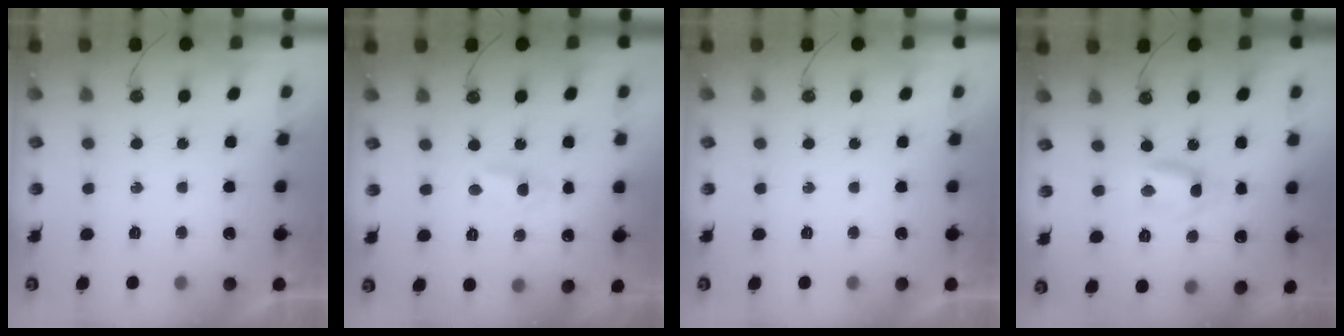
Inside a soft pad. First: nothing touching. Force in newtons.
{"total": 1.0, "press": 0.9, "slide": 0.6}
{"total": 0.0}
{"total": 2.8, "press": 2.8, "slide": 0.2}